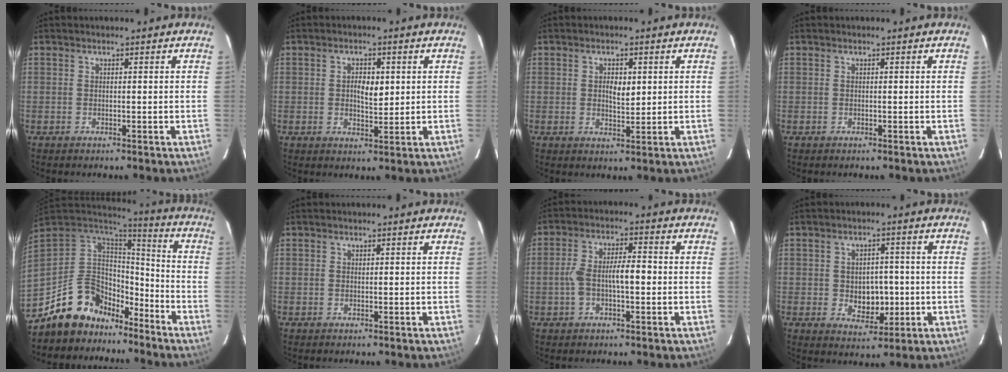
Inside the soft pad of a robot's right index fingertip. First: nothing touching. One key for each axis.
{"total": 3.8, "fx": 0.7, "fy": 1.8, "fz": 3.3, "tx": -0.055, "ty": -0.001, "tz": 0.012}
{"total": 3.1, "fx": 0.7, "fy": 1.4, "fz": 2.7, "tx": -0.045, "ty": -0.003, "tz": 0.012}
{"total": 0.0}
{"total": 12.7, "fx": -9.9, "fy": 7.4, "fz": 3.1, "tx": -0.048, "ty": 0.067, "tz": -0.174}
{"total": 0.0}
{"total": 6.5, "fx": -0.8, "fy": 2.0, "fz": 6.1, "tx": -0.127, "ty": 0.023, "tz": -0.015}
{"total": 5.7, "fx": -0.6, "fy": 3.8, "fz": 4.1, "tx": -0.053, "ty": 0.004, "tz": 0.001}